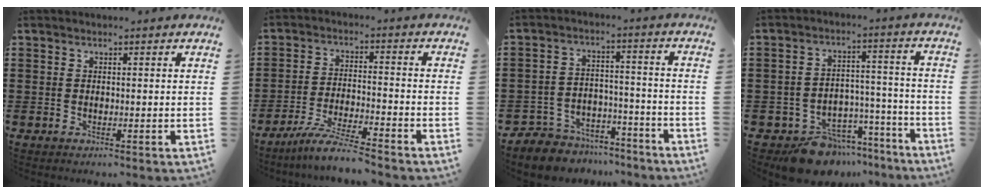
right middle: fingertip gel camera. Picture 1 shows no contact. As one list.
[{"total": 6.3, "force": [-5.7, -0.5, 2.8], "torque": [-0.064, -0.019, -0.109]}, {"total": 6.3, "force": [-6.1, 1.8, -0.1], "torque": [0.003, 0.020, -0.120]}, {"total": 9.5, "force": [-8.5, 3.9, 1.8], "torque": [-0.018, 0.043, -0.153]}]